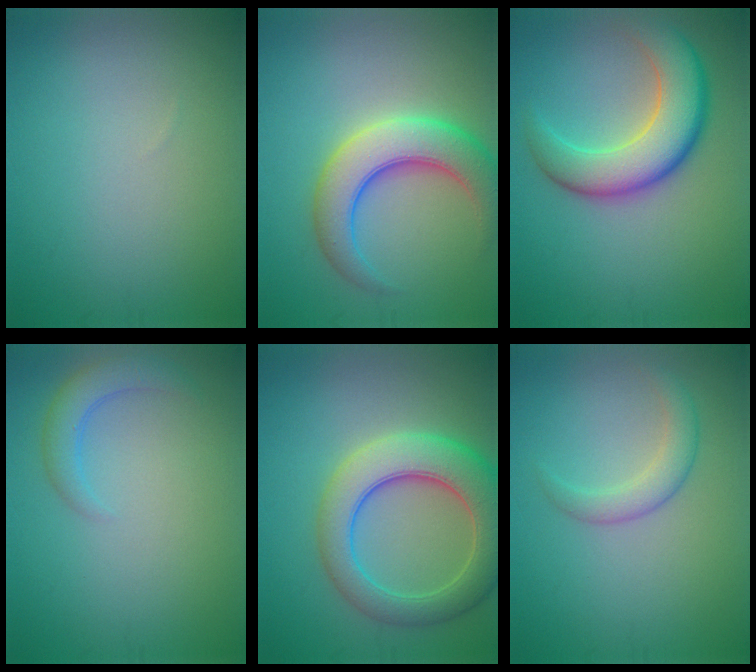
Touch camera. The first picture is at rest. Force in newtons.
{"total": 6.9, "press": 6.9, "slide": 0.3}
{"total": 7.3, "press": 7.3, "slide": 0.4}
{"total": 2.6, "press": 2.5, "slide": 0.2}
{"total": 8.0, "press": 8.0, "slide": 0.6}
{"total": 2.3, "press": 2.3, "slide": 0.0}